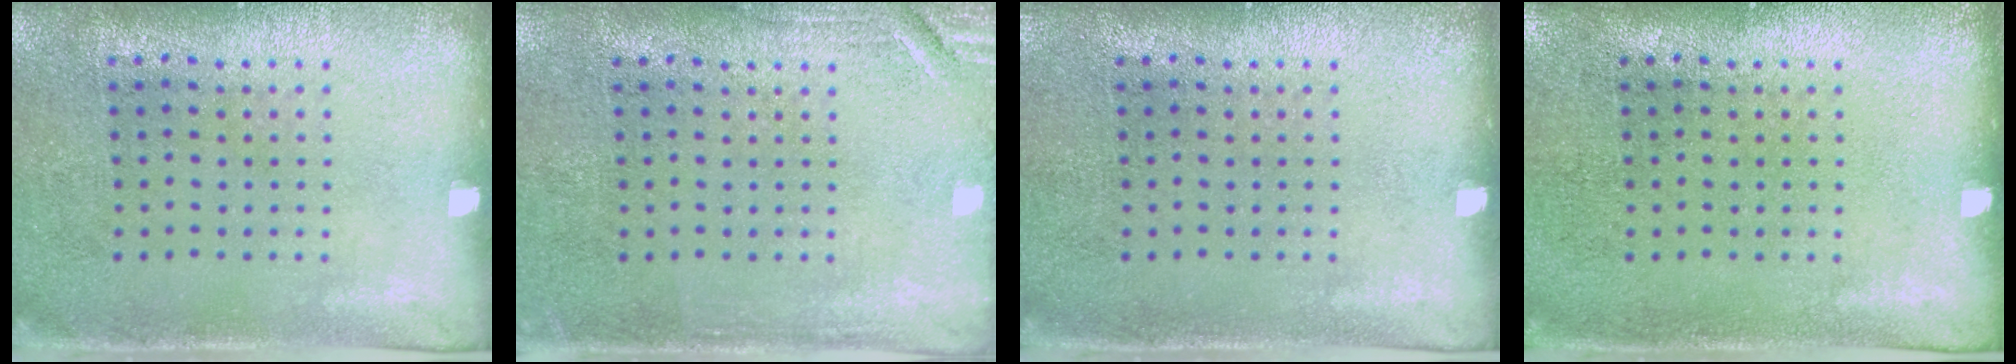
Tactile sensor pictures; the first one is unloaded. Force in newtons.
{"total": 1.8, "press": 1.8, "slide": 0.3}
{"total": 0.0}
{"total": 0.0}